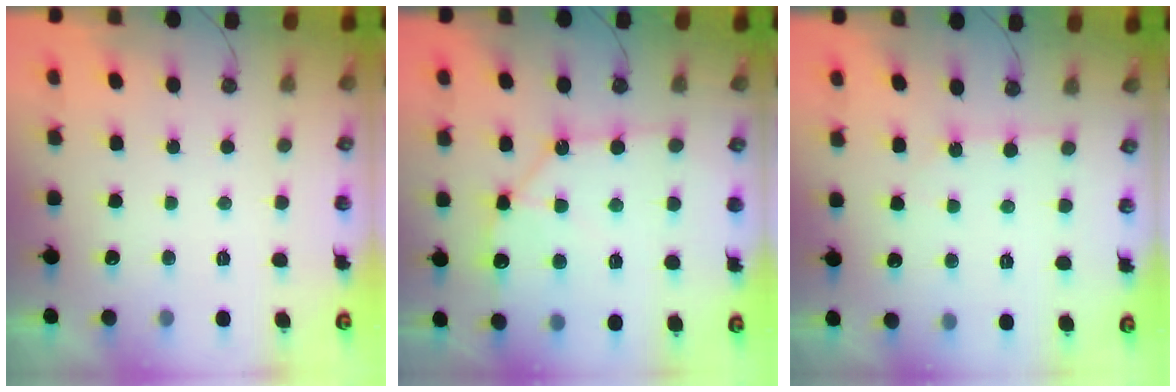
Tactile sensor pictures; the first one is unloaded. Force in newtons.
{"total": 11.2, "press": 11.1, "slide": 1.4}
{"total": 3.4, "press": 3.4, "slide": 0.4}